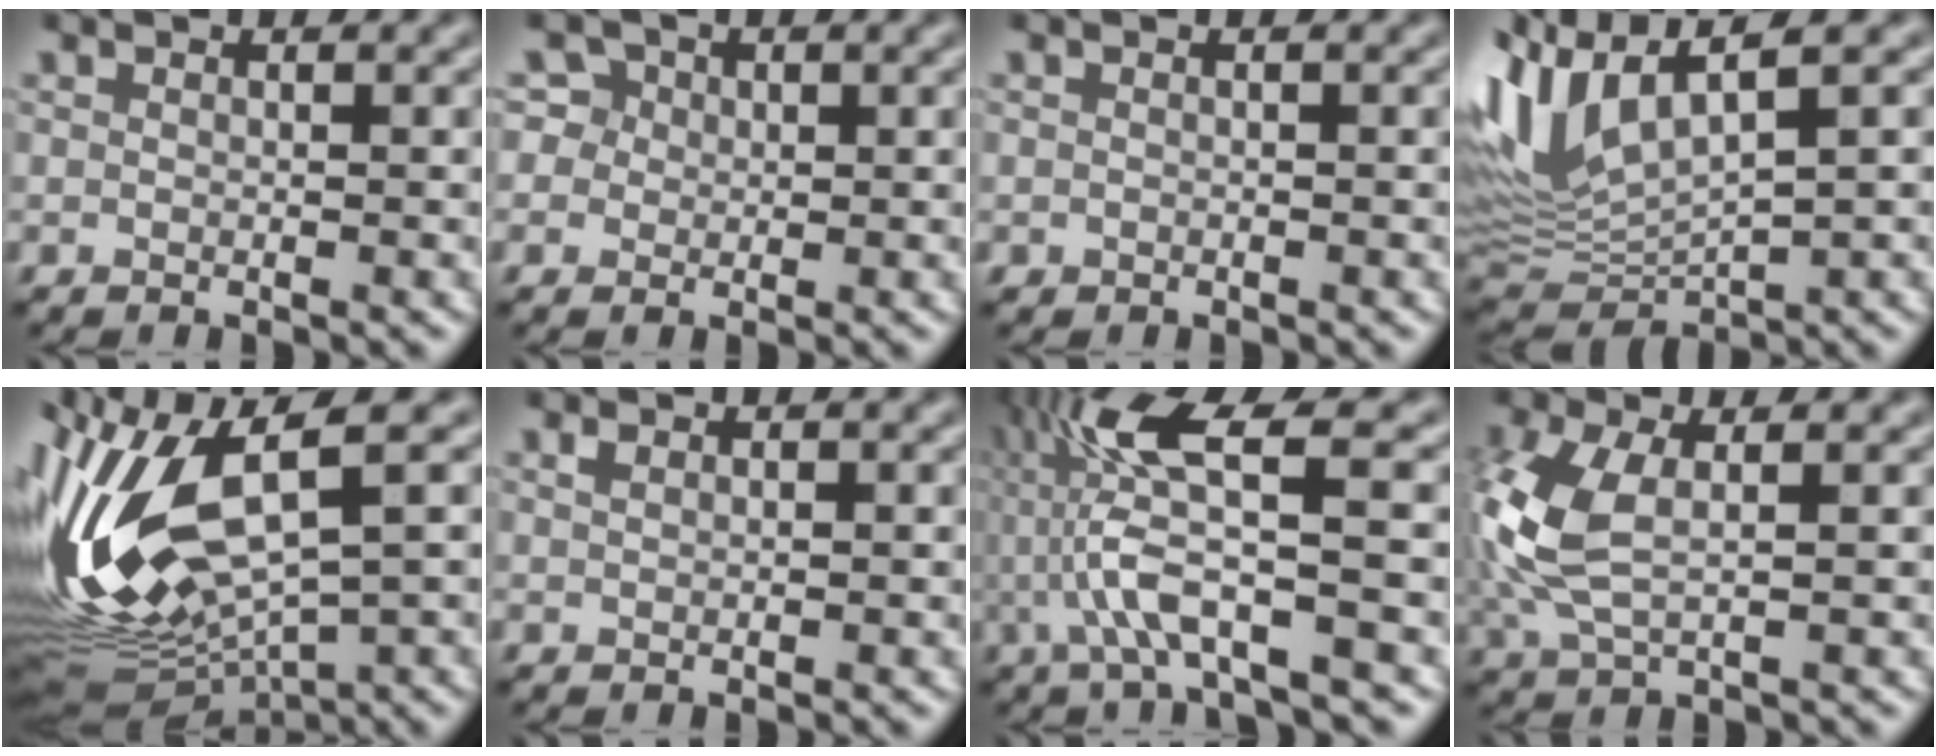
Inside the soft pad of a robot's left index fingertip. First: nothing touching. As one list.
[{"total": 4.1, "force": [1.5, 3.6, 1.3], "torque": [-0.013, 0.021, 0.009]}, {"total": 0.0}, {"total": 8.8, "force": [3.2, 3.8, 7.3], "torque": [-0.179, 0.009, 0.063]}, {"total": 12.8, "force": [-0.3, 4.5, 12.0], "torque": [-0.275, -0.006, 0.022]}, {"total": 0.7, "force": [0.2, 0.5, 0.4], "torque": [-0.013, 0.000, 0.006]}, {"total": 7.7, "force": [-0.2, 1.4, 7.6], "torque": [-0.160, 0.013, -0.006]}, {"total": 5.8, "force": [0.3, 3.0, 5.0], "torque": [-0.138, 0.003, 0.006]}]